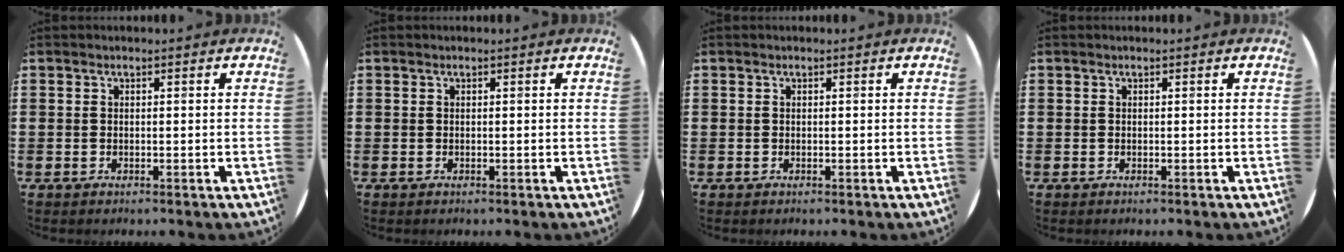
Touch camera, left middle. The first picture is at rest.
{"total": 0.0}
{"total": 0.0}
{"total": 0.0}